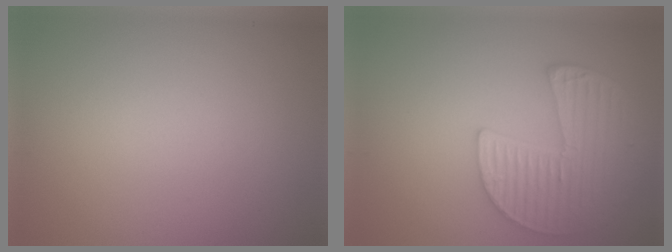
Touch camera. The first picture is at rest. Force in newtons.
{"total": 5.4, "press": 4.3, "slide": 3.2}